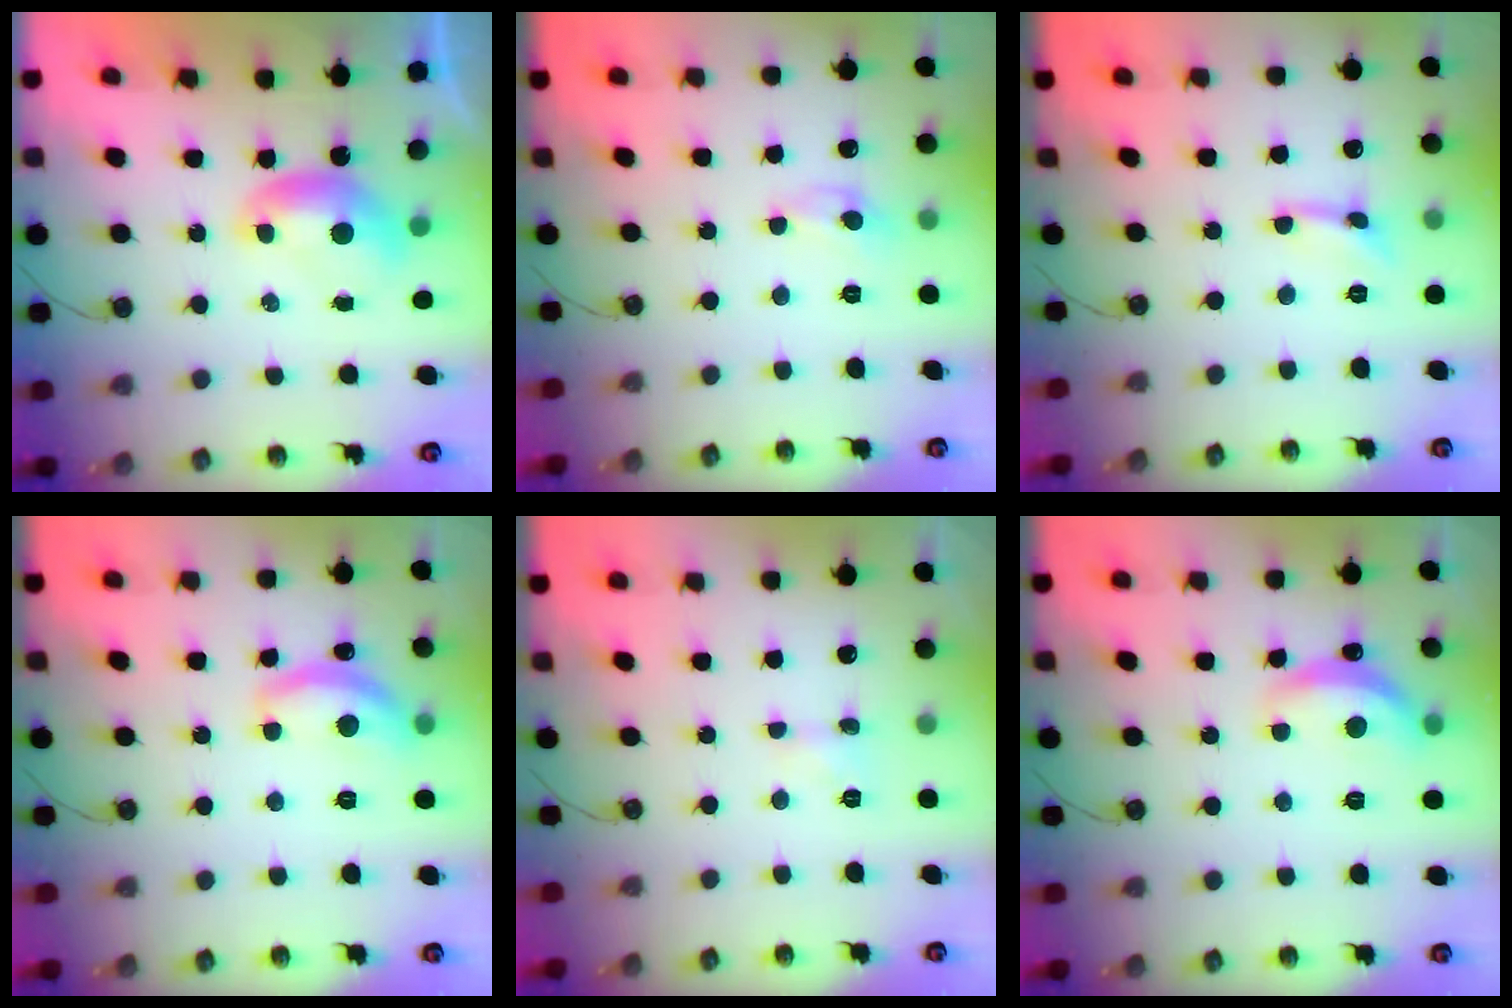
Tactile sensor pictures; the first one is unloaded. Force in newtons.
{"total": 0.0}
{"total": 0.0}
{"total": 9.3, "press": 9.3, "slide": 0.7}
{"total": 1.6, "press": 1.6, "slide": 0.4}
{"total": 6.2, "press": 6.2, "slide": 0.5}